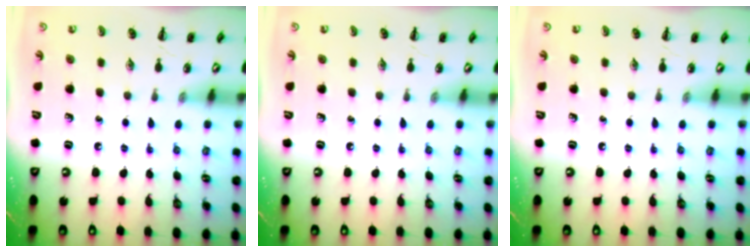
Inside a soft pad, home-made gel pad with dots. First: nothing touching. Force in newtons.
{"total": 0.0}
{"total": 0.0}